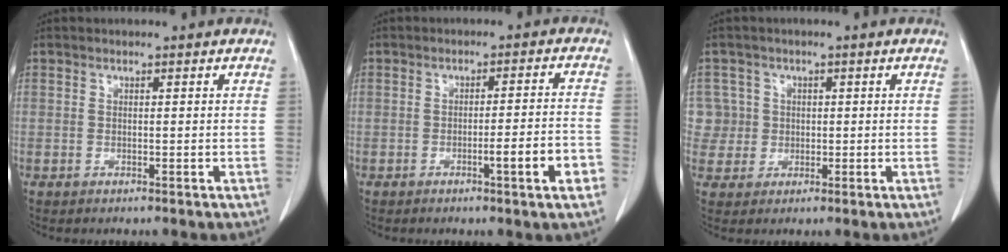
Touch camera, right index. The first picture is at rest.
{"total": 6.1, "force": [-2.6, -0.2, 5.5], "torque": [-0.071, 0.001, -0.035]}
{"total": 4.3, "force": [0.6, 4.2, -0.5], "torque": [0.027, 0.015, 0.013]}